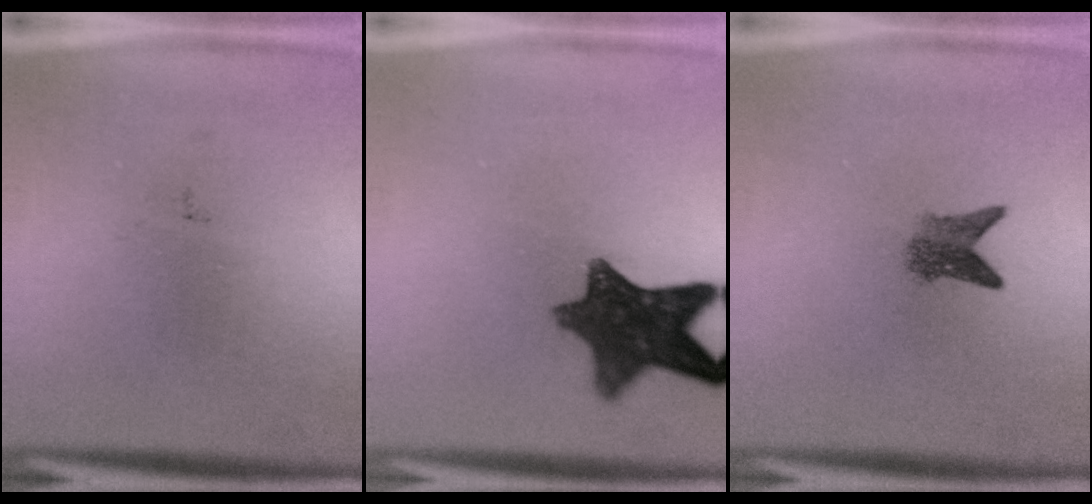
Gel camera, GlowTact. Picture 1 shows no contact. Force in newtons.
{"total": 10.4}
{"total": 2.8}